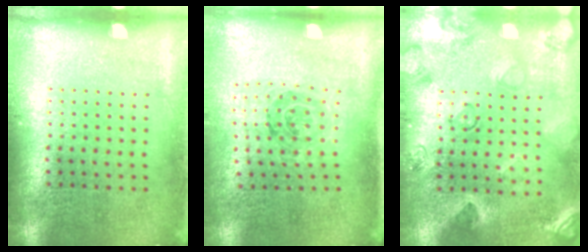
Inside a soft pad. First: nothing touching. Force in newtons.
{"total": 1.1, "press": 1.0, "slide": 0.3}
{"total": 2.3, "press": 1.9, "slide": 1.3}